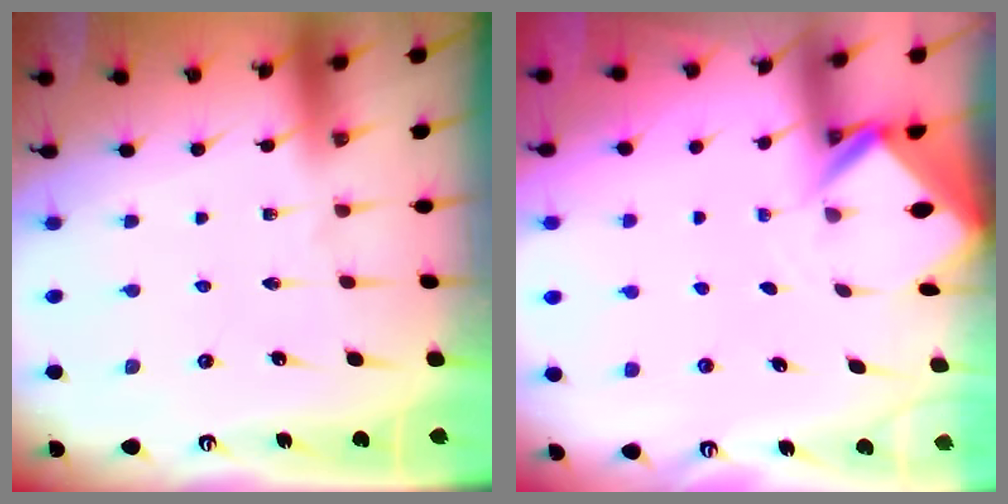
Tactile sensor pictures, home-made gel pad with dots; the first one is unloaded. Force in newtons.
{"total": 2.7, "press": 2.7, "slide": 0.2}